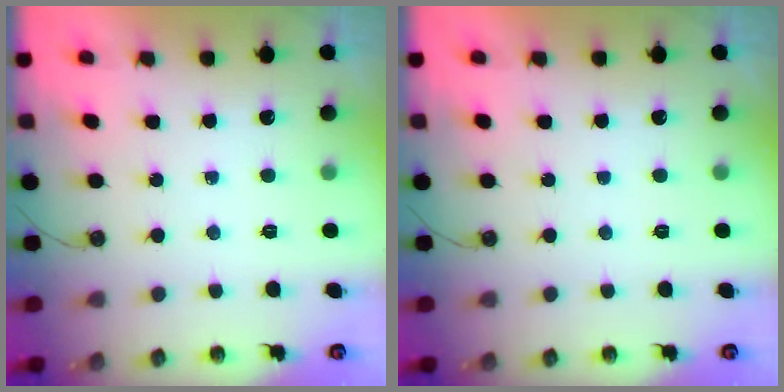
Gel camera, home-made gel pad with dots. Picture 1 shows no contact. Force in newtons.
{"total": 0.0}